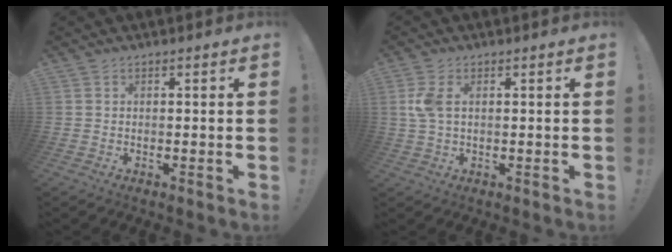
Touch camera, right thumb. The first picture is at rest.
{"total": 4.8, "force": [0.9, 2.5, 4.0], "torque": [-0.077, 0.002, 0.015]}